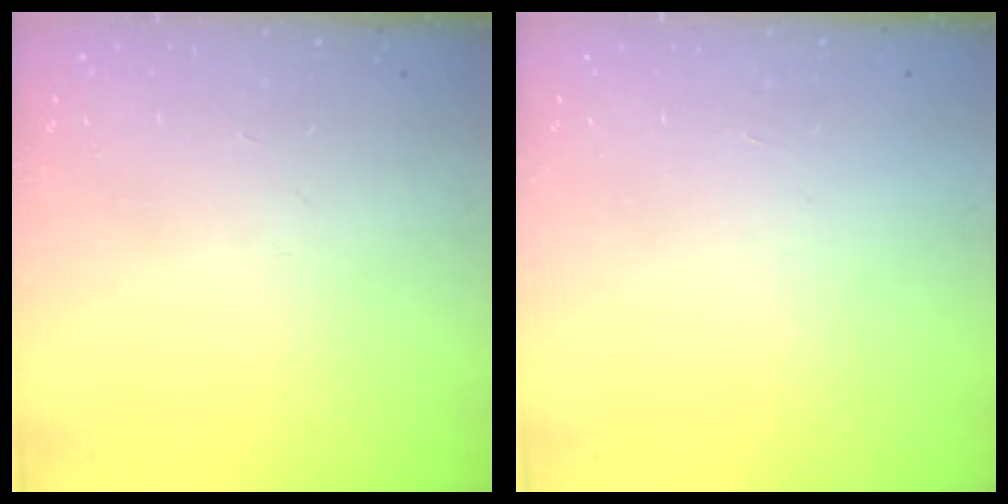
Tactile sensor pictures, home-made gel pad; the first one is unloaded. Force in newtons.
{"total": 1.5, "press": 1.5, "slide": 0.1}